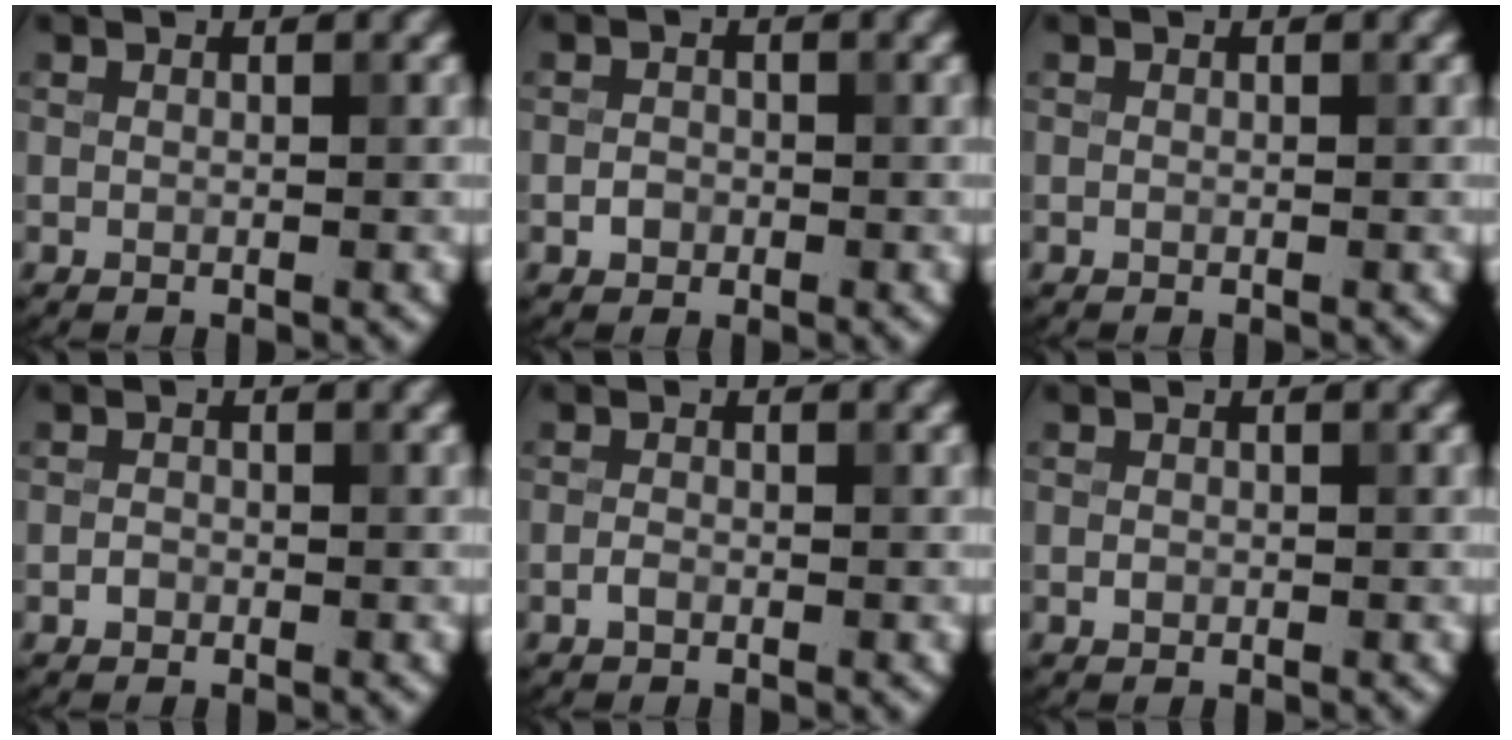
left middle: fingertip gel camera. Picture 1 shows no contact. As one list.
[{"total": 1.1, "force": [-0.5, 0.9, 0.4], "torque": [-0.004, 0.000, -0.010]}, {"total": 0.0}, {"total": 0.8, "force": [-0.4, 0.6, 0.3], "torque": [-0.003, -0.001, -0.009]}, {"total": 0.8, "force": [-0.5, 0.4, 0.5], "torque": [-0.010, 0.000, -0.011]}, {"total": 0.6, "force": [-0.2, 0.5, 0.3], "torque": [-0.001, -0.003, -0.004]}]